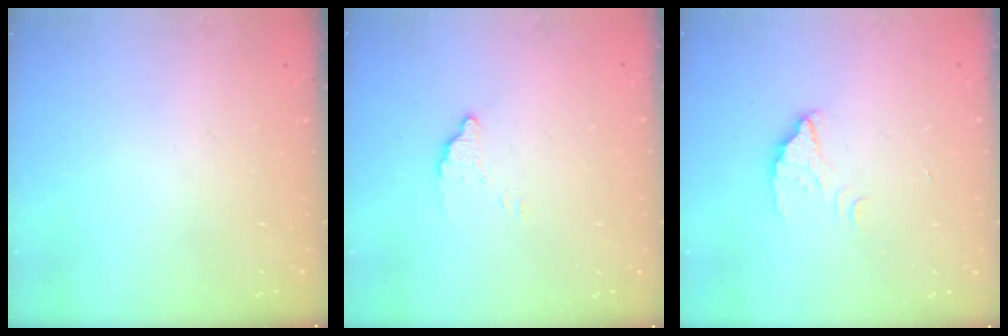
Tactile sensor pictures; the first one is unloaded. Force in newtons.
{"total": 2.9, "press": 2.9, "slide": 0.1}
{"total": 2.1, "press": 2.1, "slide": 0.1}